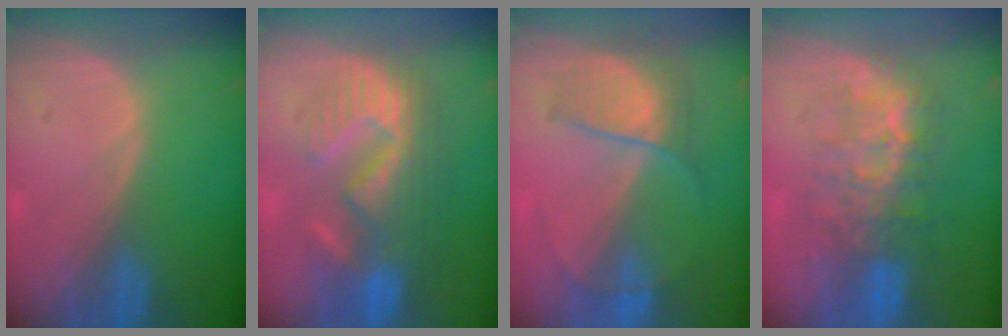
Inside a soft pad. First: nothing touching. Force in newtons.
{"total": 10.1, "press": 9.7, "slide": 2.9}
{"total": 5.9, "press": 5.8, "slide": 1.0}
{"total": 8.7, "press": 8.1, "slide": 3.1}